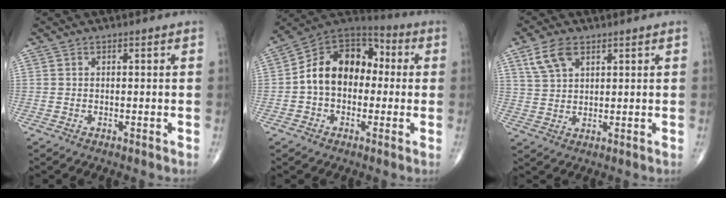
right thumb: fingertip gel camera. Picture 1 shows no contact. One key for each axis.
{"total": 14.9, "fx": 0.0, "fy": 10.7, "fz": 10.4, "tx": -0.139, "ty": 0.046, "tz": -0.015}
{"total": 6.2, "fx": 3.4, "fy": 3.4, "fz": 3.9, "tx": -0.073, "ty": -0.007, "tz": 0.072}